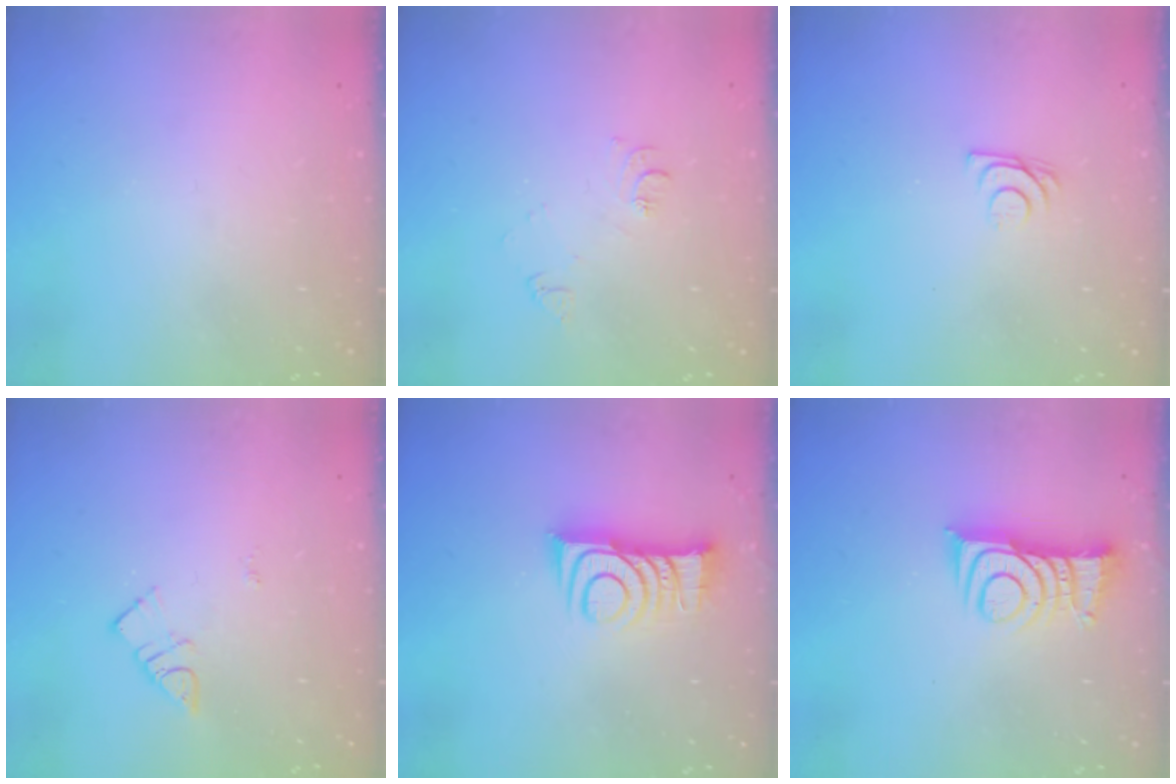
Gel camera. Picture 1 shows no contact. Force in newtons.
{"total": 6.4, "press": 6.4, "slide": 0.7}
{"total": 6.1, "press": 6.0, "slide": 0.8}
{"total": 5.8, "press": 5.8, "slide": 0.6}
{"total": 10.5, "press": 10.5, "slide": 0.3}
{"total": 10.0, "press": 9.9, "slide": 1.0}